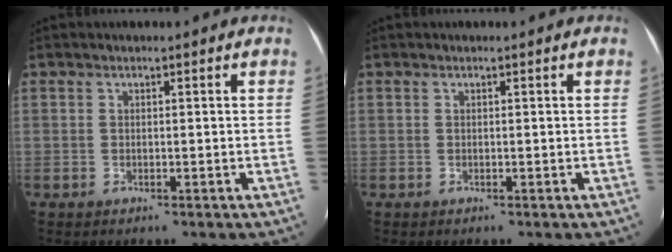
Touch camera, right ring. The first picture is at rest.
{"total": 0.0}